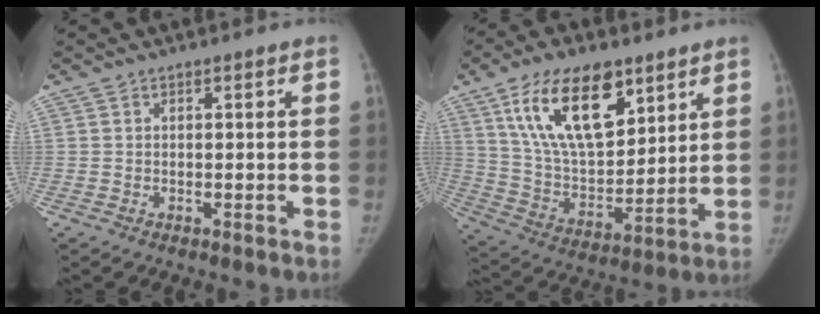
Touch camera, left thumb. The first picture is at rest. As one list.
[{"total": 20.5, "force": [10.7, 10.1, 14.2], "torque": [-0.210, -0.046, 0.200]}]